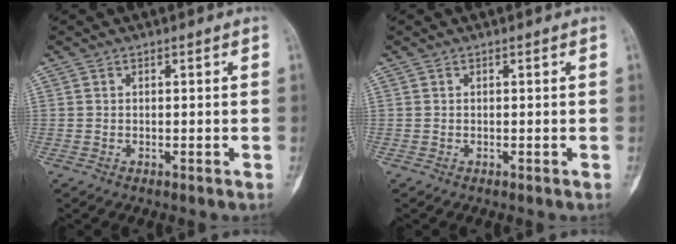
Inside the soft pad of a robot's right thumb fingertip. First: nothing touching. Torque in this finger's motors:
{"motor_torque": [0.02, 0.00, 0.14, -0.02, 0.00]}